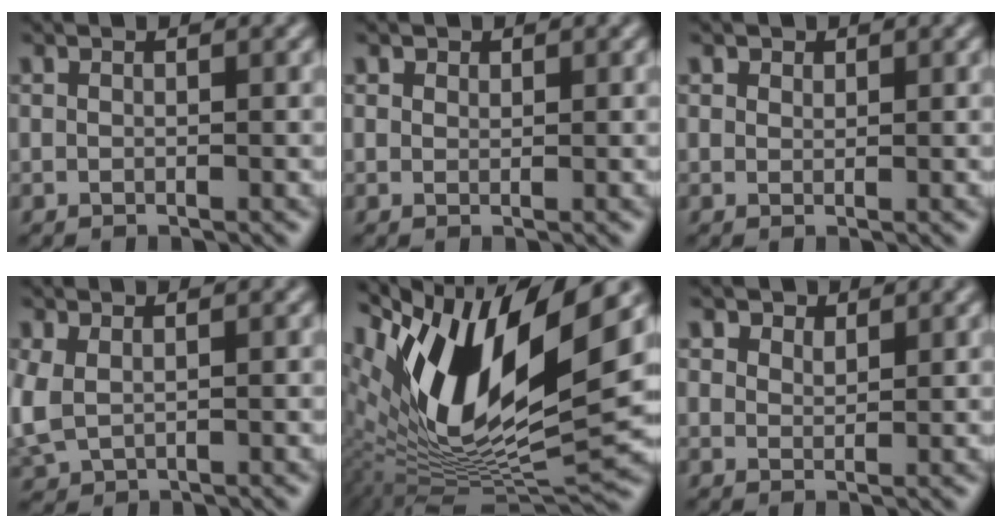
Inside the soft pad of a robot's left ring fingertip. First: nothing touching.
{"total": 1.5, "force": [1.0, 1.0, 0.4], "torque": [-0.007, 0.008, 0.008]}
{"total": 1.9, "force": [1.3, 1.2, 0.6], "torque": [-0.013, 0.008, 0.012]}
{"total": 3.2, "force": [-0.2, 2.2, 2.2], "torque": [-0.067, -0.002, 0.004]}
{"total": 13.9, "force": [4.6, 5.1, 12.1], "torque": [-0.230, -0.004, 0.088]}
{"total": 2.5, "force": [1.9, 1.4, 0.8], "torque": [-0.021, 0.006, 0.025]}